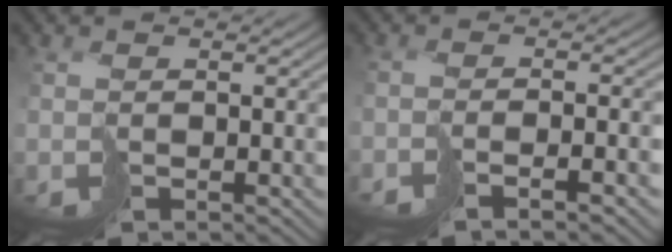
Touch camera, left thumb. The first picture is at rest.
{"total": 3.0, "force": [-2.2, -0.5, 2.0], "torque": [-0.021, 0.001, -0.042]}